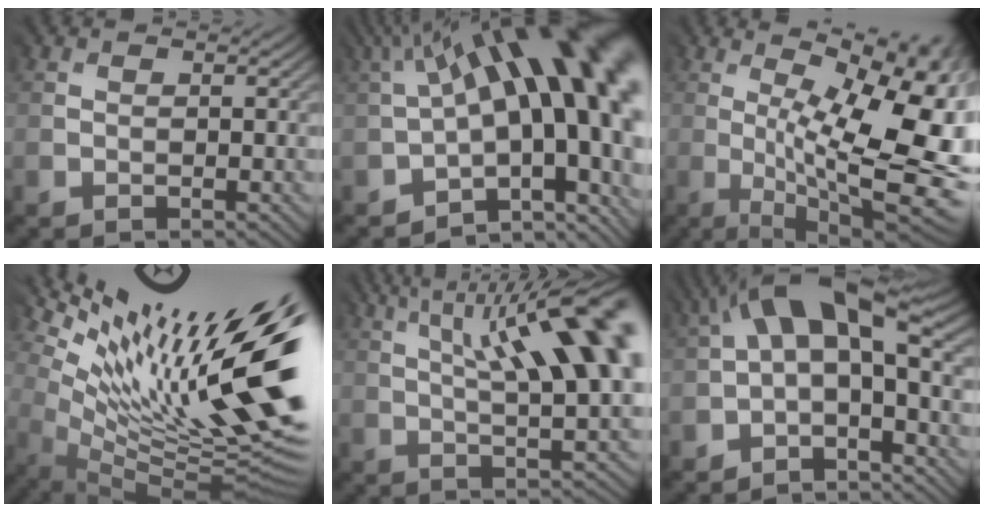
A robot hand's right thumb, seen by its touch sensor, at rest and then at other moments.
{"total": 18.1, "force": [0.9, 7.8, 16.3], "torque": [-0.186, 0.010, 0.039]}
{"total": 18.8, "force": [-0.4, 6.7, 17.5], "torque": [-0.231, -0.004, 0.007]}
{"total": 17.2, "force": [5.4, 5.2, 15.5], "torque": [-0.235, -0.001, 0.120]}
{"total": 15.9, "force": [4.6, 4.7, 14.5], "torque": [-0.205, 0.031, 0.076]}
{"total": 8.3, "force": [0.1, 3.4, 7.6], "torque": [-0.134, 0.024, -0.004]}